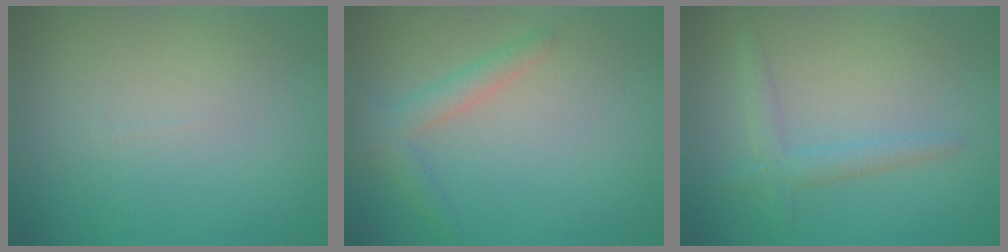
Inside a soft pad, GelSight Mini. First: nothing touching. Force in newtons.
{"total": 2.3, "press": 2.3, "slide": 0.1}
{"total": 1.3, "press": 1.3, "slide": 0.1}